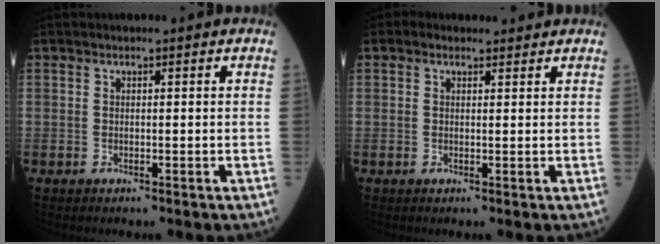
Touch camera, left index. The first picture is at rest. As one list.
[{"total": 1.7, "force": [1.3, 1.1, 0.3], "torque": [-0.009, 0.014, 0.018]}]